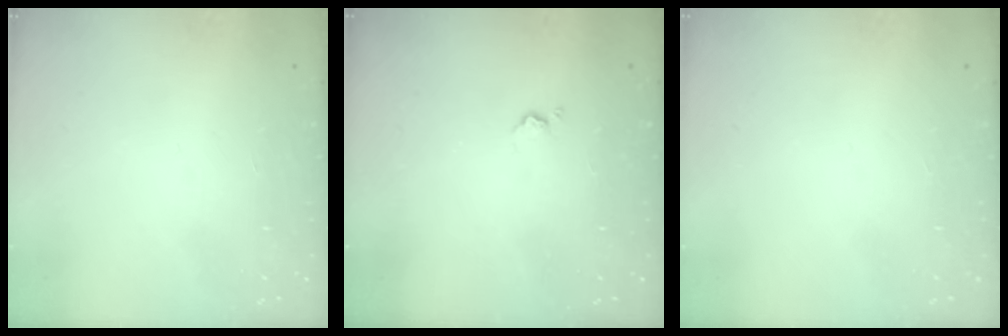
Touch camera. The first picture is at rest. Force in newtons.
{"total": 2.6, "press": 2.6, "slide": 0.4}
{"total": 0.0}